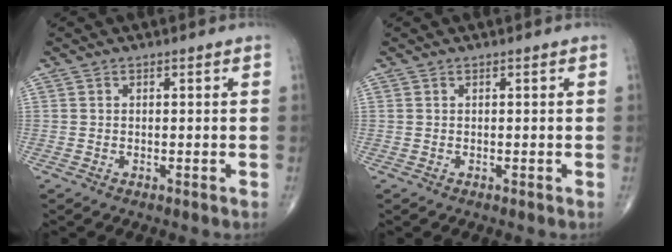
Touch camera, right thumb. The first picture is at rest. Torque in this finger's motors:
{"motor_torque": [0.12, 0.04, -0.03, 0.00, 0.01]}